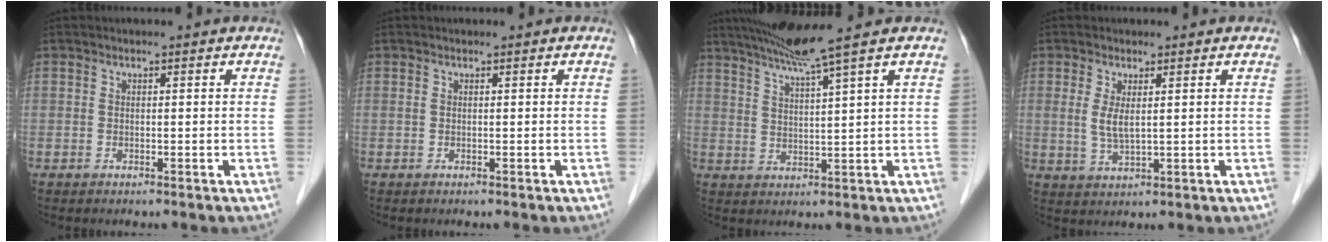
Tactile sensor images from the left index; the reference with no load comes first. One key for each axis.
{"total": 0.0}
{"total": 7.5, "fx": 5.7, "fy": -2.1, "fz": 4.4, "tx": -0.077, "ty": 0.002, "tz": 0.099}
{"total": 2.5, "fx": 0.4, "fy": 1.0, "fz": 2.2, "tx": -0.048, "ty": -0.004, "tz": 0.012}